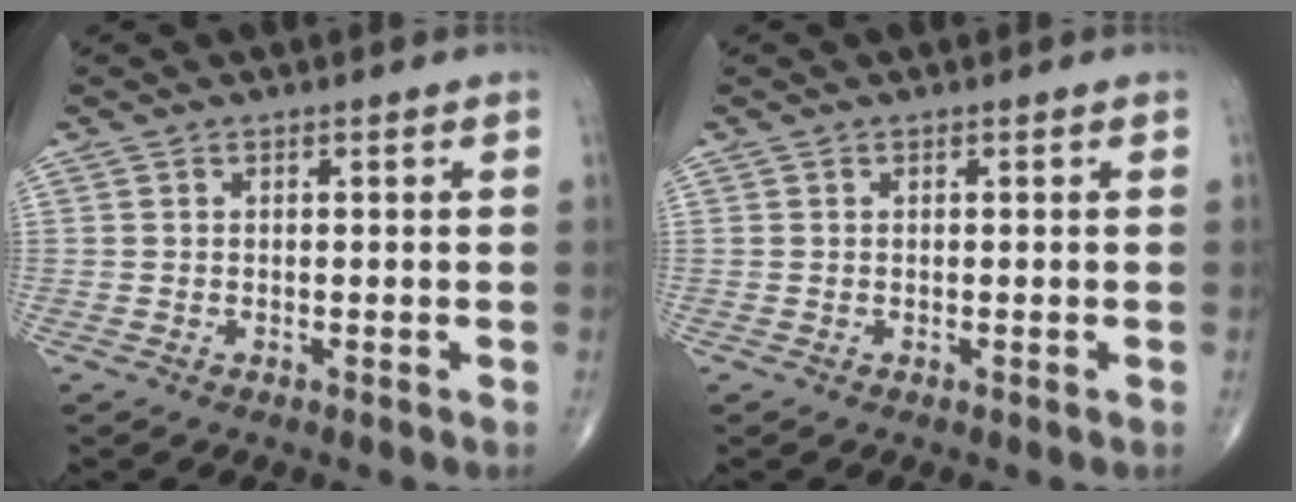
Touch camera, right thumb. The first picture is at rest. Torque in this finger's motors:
{"motor_torque": [-0.15, -0.05, -0.04, -0.05, 0.01]}